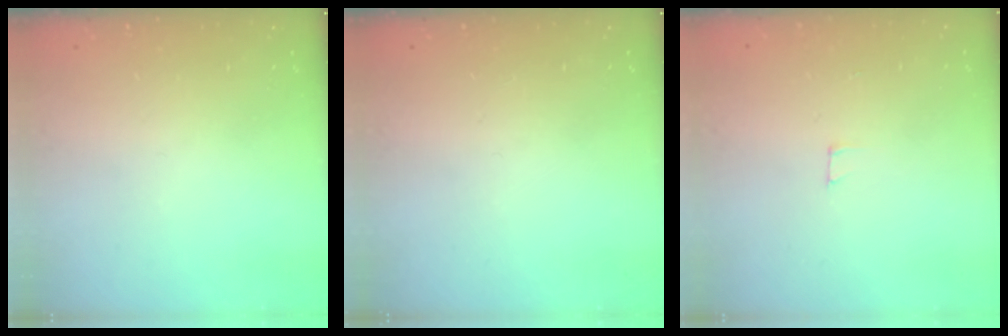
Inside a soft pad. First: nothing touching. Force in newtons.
{"total": 0.0}
{"total": 2.5, "press": 2.5, "slide": 0.2}